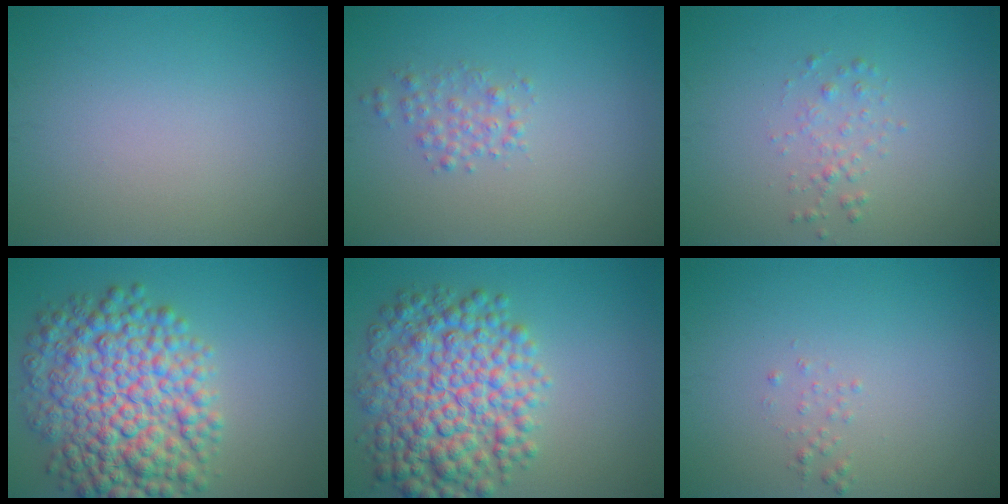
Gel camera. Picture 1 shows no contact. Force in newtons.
{"total": 1.6, "press": 1.6, "slide": 0.0}
{"total": 1.2, "press": 1.2, "slide": 0.0}
{"total": 10.1, "press": 10.1, "slide": 0.1}
{"total": 9.1, "press": 9.1, "slide": 0.0}
{"total": 0.7, "press": 0.6, "slide": 0.1}